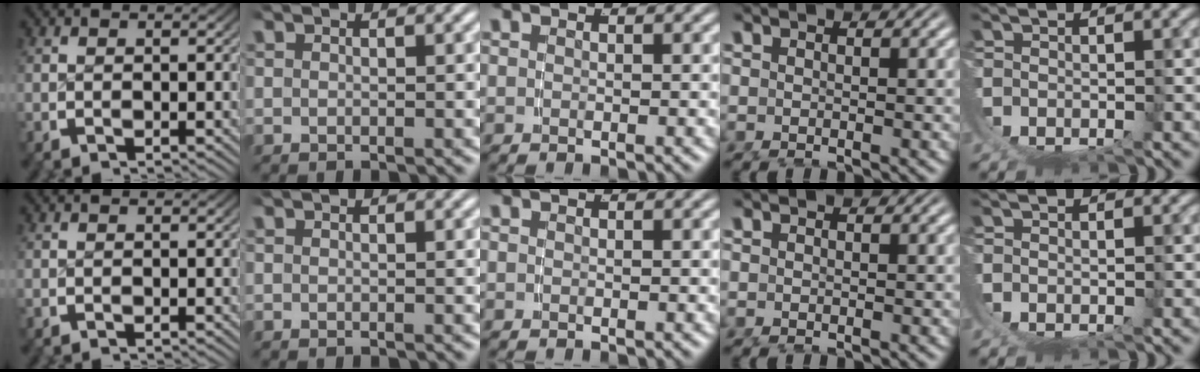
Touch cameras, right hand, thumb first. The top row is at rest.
{}